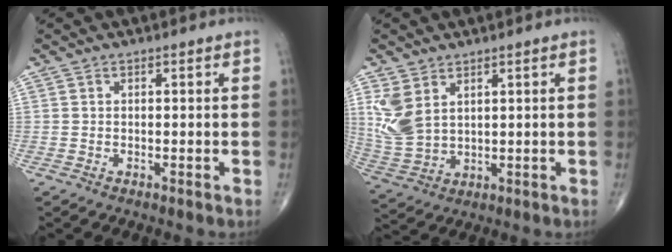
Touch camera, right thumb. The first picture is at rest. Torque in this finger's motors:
{"motor_torque": [0.03, 0.21, 0.65, 0.63, 0.06]}